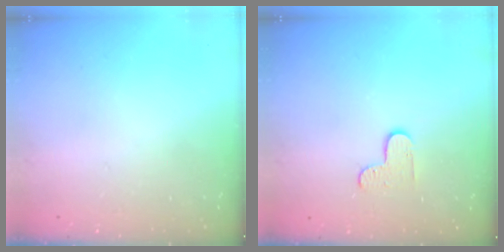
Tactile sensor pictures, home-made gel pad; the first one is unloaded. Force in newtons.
{"total": 5.8, "press": 5.8, "slide": 0.6}